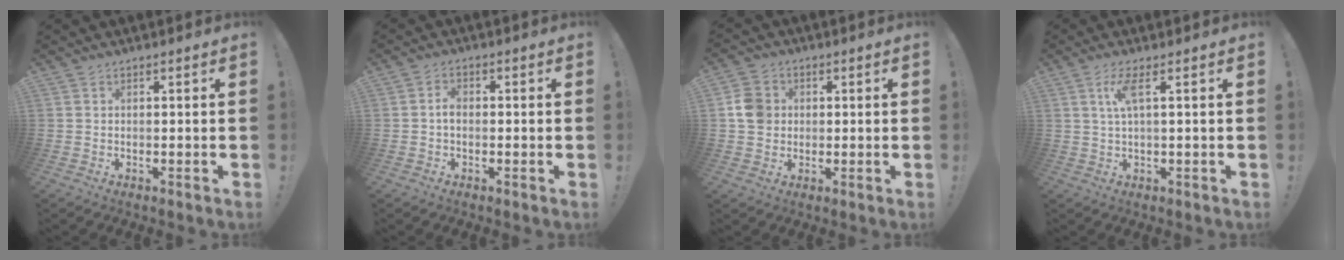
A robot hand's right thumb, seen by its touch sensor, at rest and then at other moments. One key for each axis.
{"total": 2.4, "fx": -0.3, "fy": 1.6, "fz": 1.8, "tx": -0.027, "ty": 0.004, "tz": -0.007}
{"total": 7.6, "fx": 0.6, "fy": 6.7, "fz": 3.4, "tx": -0.045, "ty": 0.011, "tz": 0.015}
{"total": 5.0, "fx": 1.7, "fy": 0.5, "fz": 4.7, "tx": -0.094, "ty": 0.002, "tz": 0.025}